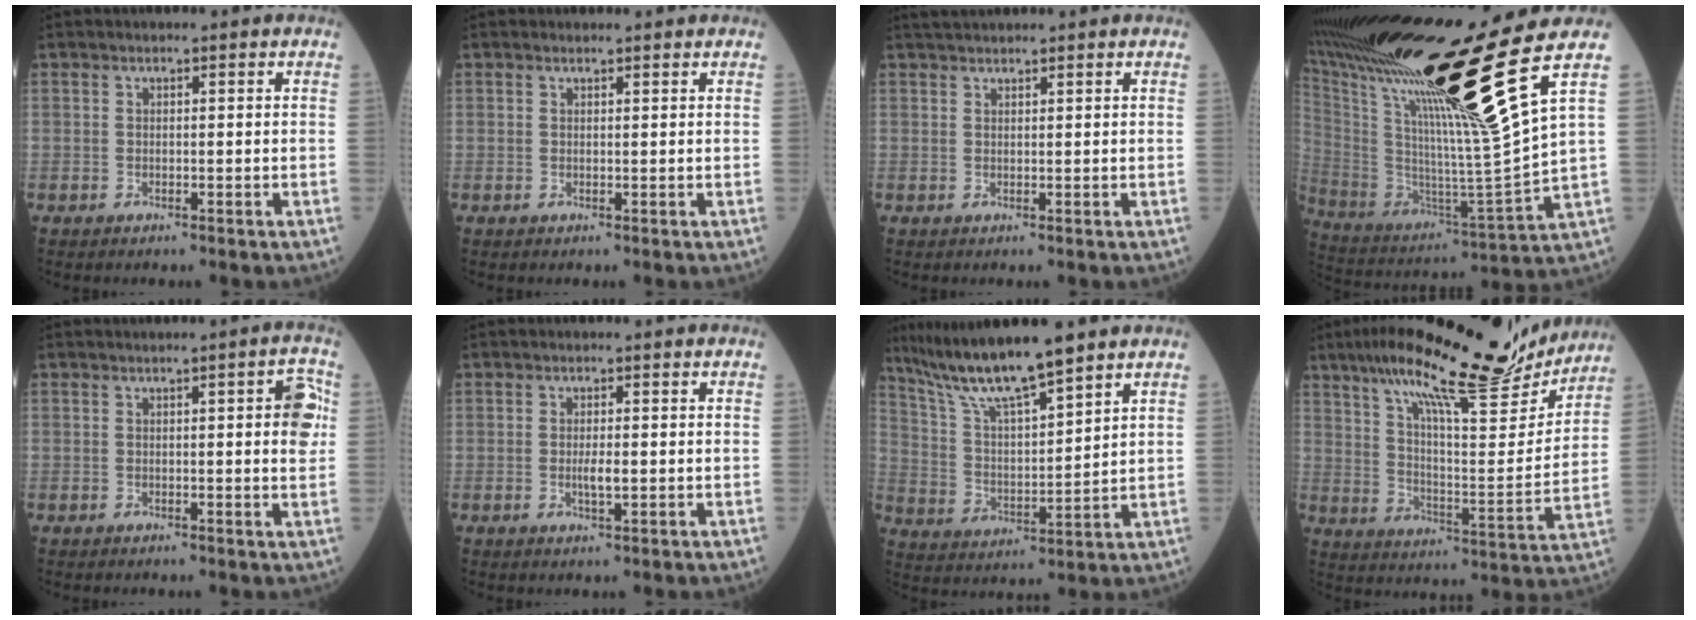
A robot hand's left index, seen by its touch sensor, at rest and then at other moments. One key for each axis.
{"total": 0.7, "fx": 0.7, "fy": 0.3, "fz": 0.1, "tx": -0.011, "ty": 0.001, "tz": 0.010}
{"total": 3.5, "fx": 3.2, "fy": 0.5, "fz": 1.2, "tx": -0.017, "ty": 0.031, "tz": 0.055}
{"total": 25.2, "fx": 17.0, "fy": -4.5, "fz": 18.1, "tx": -0.324, "ty": -0.081, "tz": 0.288}
{"total": 3.9, "fx": 0.7, "fy": 0.6, "fz": 3.7, "tx": -0.038, "ty": 0.006, "tz": 0.002}
{"total": 2.1, "fx": -0.4, "fy": 0.5, "fz": 2.0, "tx": -0.041, "ty": -0.005, "tz": -0.005}
{"total": 12.4, "fx": 10.3, "fy": 0.6, "fz": 6.9, "tx": -0.138, "ty": 0.002, "tz": 0.195}
{"total": 22.8, "fx": 18.4, "fy": 3.7, "fz": 12.8, "tx": -0.211, "ty": 0.004, "tz": 0.272}